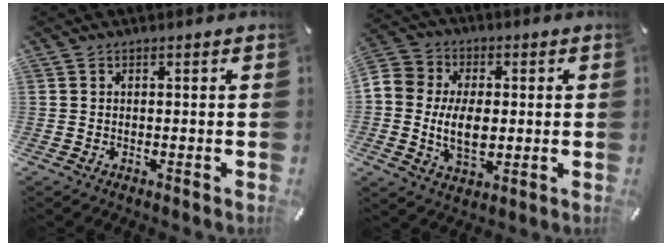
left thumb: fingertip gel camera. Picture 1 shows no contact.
{"total": 11.3, "force": [-1.0, 8.4, 7.5], "torque": [-0.145, 0.005, -0.018]}